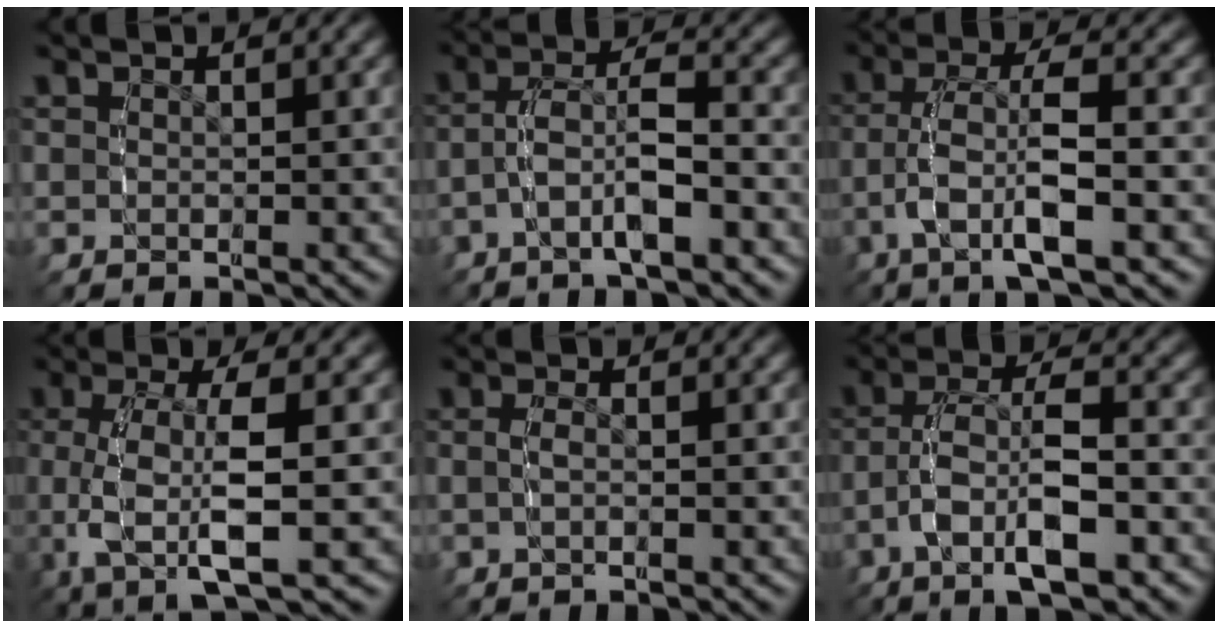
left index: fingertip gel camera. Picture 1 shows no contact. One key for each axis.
{"total": 4.1, "fx": -1.8, "fy": 2.0, "fz": 3.1, "tx": -0.066, "ty": 0.000, "tz": -0.036}
{"total": 5.8, "fx": -1.4, "fy": 2.7, "fz": 4.9, "tx": -0.105, "ty": -0.004, "tz": -0.026}
{"total": 8.1, "fx": -1.4, "fy": 4.3, "fz": 6.7, "tx": -0.154, "ty": -0.025, "tz": -0.014}
{"total": 1.5, "fx": -0.8, "fy": 0.7, "fz": 1.1, "tx": -0.031, "ty": -0.002, "tz": -0.019}
{"total": 5.8, "fx": -1.9, "fy": 2.9, "fz": 4.6, "tx": -0.090, "ty": -0.001, "tz": -0.034}